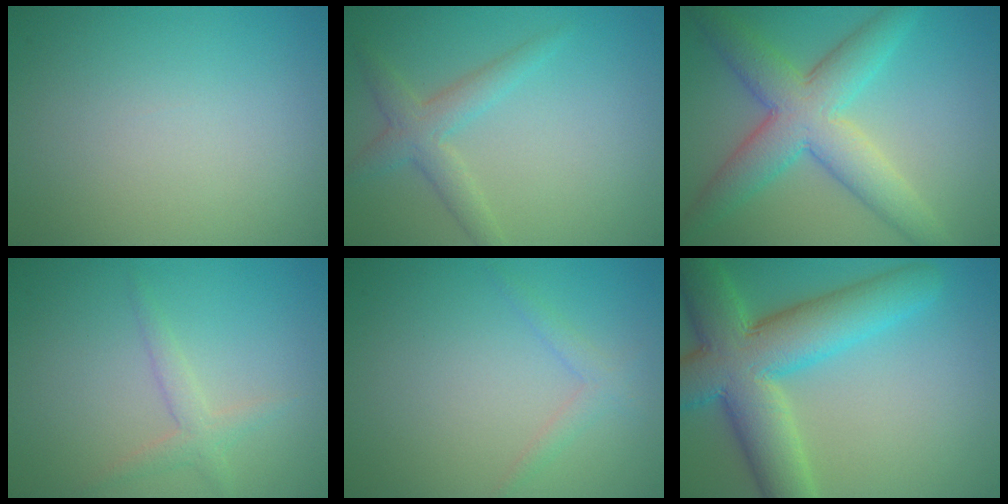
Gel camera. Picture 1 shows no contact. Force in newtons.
{"total": 2.8, "press": 2.8, "slide": 0.1}
{"total": 7.2, "press": 7.2, "slide": 0.1}
{"total": 1.8, "press": 1.8, "slide": 0.1}
{"total": 1.3, "press": 1.3, "slide": 0.1}
{"total": 10.1, "press": 10.0, "slide": 0.6}